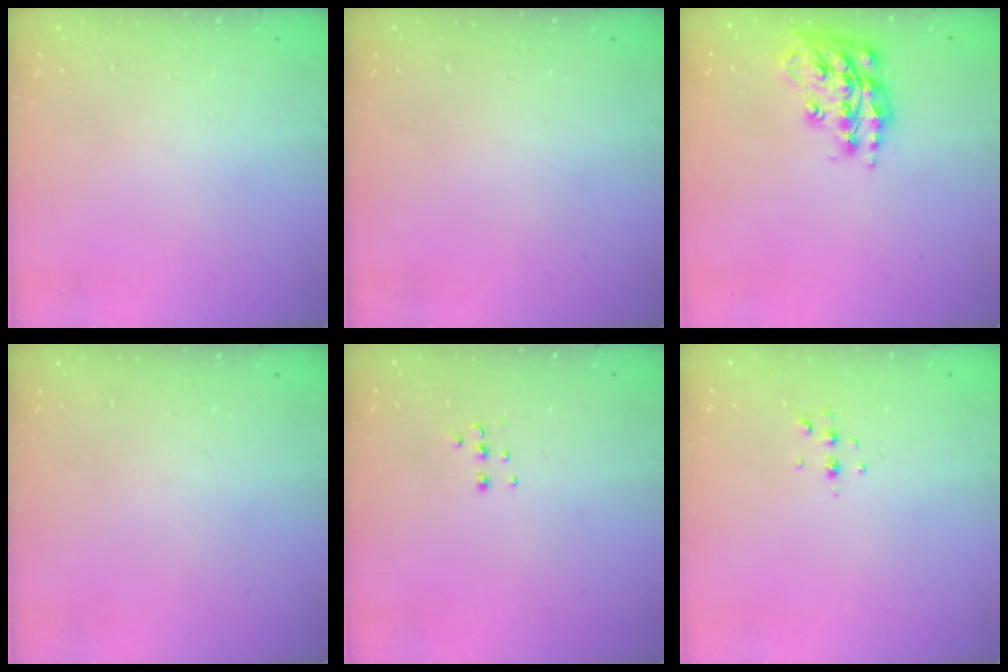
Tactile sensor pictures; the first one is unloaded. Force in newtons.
{"total": 0.0}
{"total": 16.0, "press": 16.0, "slide": 1.2}
{"total": 0.0}
{"total": 5.7, "press": 5.6, "slide": 1.0}
{"total": 3.7, "press": 3.6, "slide": 0.7}